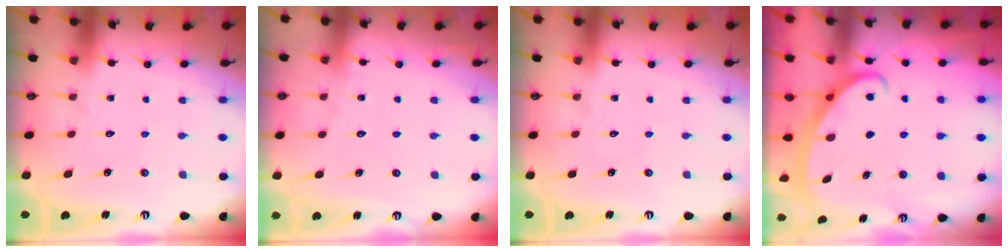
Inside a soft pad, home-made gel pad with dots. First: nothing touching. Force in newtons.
{"total": 3.7, "press": 3.7, "slide": 0.4}
{"total": 0.0}
{"total": 2.6, "press": 2.6, "slide": 0.4}